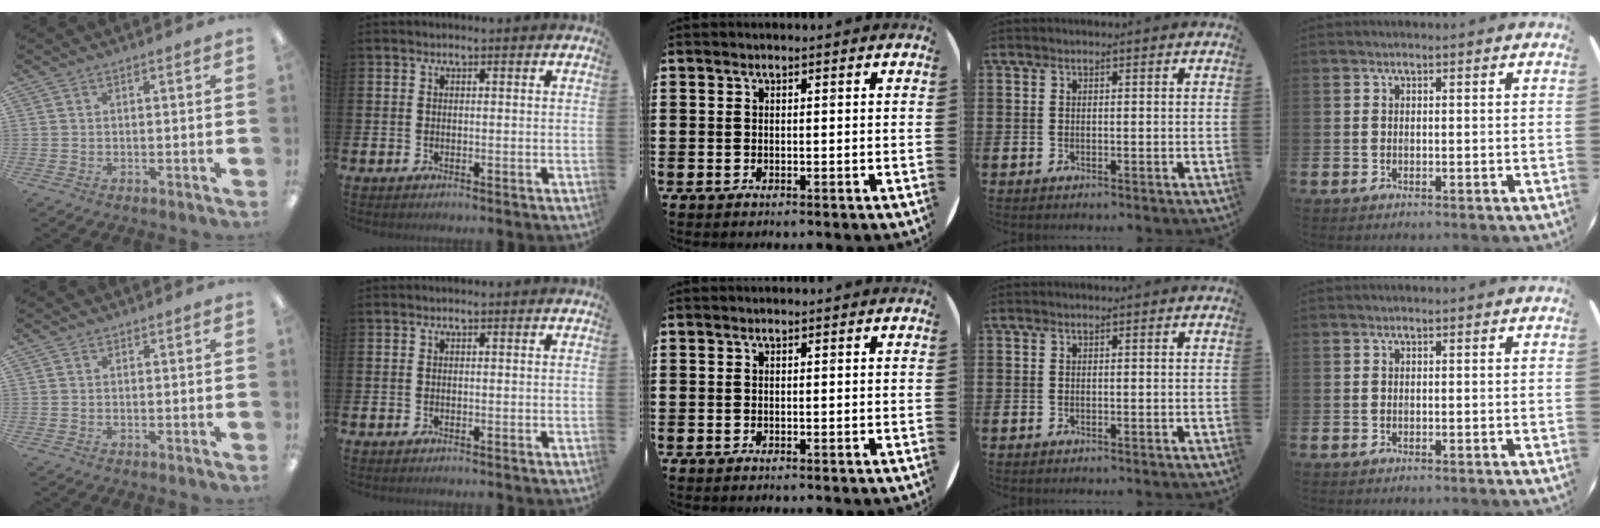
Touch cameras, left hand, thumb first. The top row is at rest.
{}